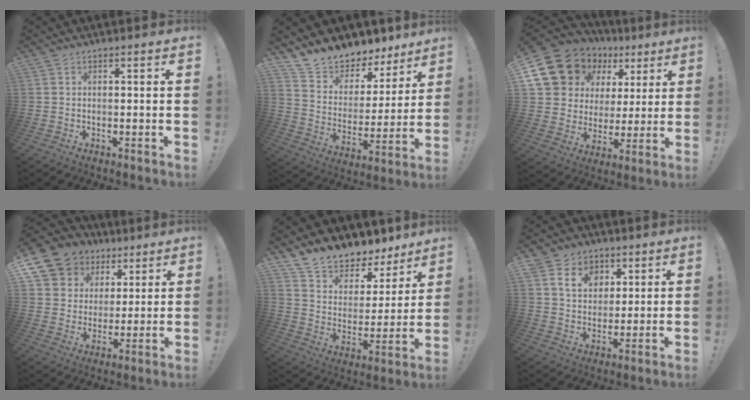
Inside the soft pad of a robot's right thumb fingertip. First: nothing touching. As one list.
[{"total": 10.5, "force": [9.8, 3.7, 0.7], "torque": [-0.032, -0.097, 0.176]}, {"total": 16.2, "force": [9.8, 11.3, 6.2], "torque": [-0.109, -0.058, 0.204]}, {"total": 12.0, "force": [7.1, 9.3, 3.1], "torque": [-0.051, -0.053, 0.146]}, {"total": 11.6, "force": [10.4, 4.4, 2.3], "torque": [-0.054, -0.097, 0.188]}, {"total": 11.1, "force": [5.7, 8.4, 4.6], "torque": [-0.071, -0.021, 0.110]}]